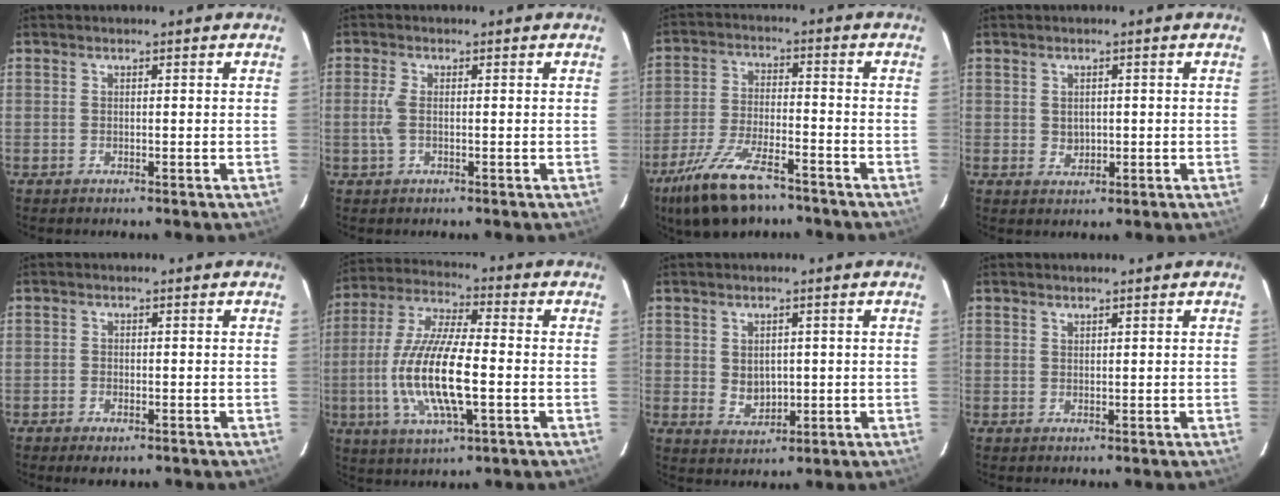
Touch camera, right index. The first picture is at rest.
{"total": 2.9, "force": [-0.2, 1.1, 2.7], "torque": [-0.061, 0.001, -0.004]}
{"total": 14.3, "force": [-10.2, 5.0, 8.6], "torque": [-0.192, -0.027, -0.185]}
{"total": 2.0, "force": [0.2, 1.8, 0.9], "torque": [-0.014, 0.003, 0.007]}
{"total": 2.6, "force": [-1.8, 1.2, 1.5], "torque": [-0.037, -0.007, -0.031]}
{"total": 16.0, "force": [-3.1, 4.2, 15.1], "torque": [-0.310, -0.006, -0.060]}
{"total": 4.2, "force": [0.3, 3.4, 2.4], "torque": [-0.041, -0.001, 0.015]}
{"total": 0.6, "force": [0.5, 0.2, 0.1], "torque": [-0.001, 0.001, 0.011]}